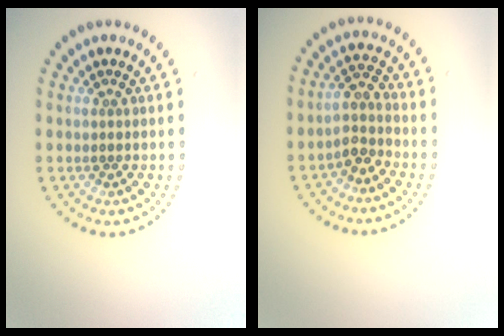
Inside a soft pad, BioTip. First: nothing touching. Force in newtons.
{"total": 2.3, "press": 1.9, "slide": 1.3}